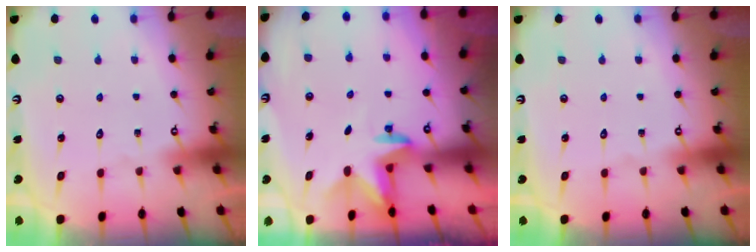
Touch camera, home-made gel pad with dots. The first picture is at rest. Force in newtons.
{"total": 2.8, "press": 2.8, "slide": 0.2}
{"total": 0.0}